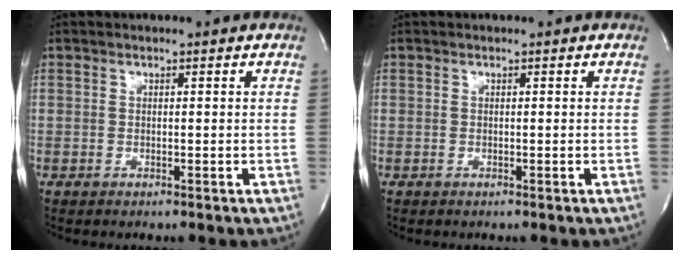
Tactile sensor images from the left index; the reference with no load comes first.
{"total": 0.0}